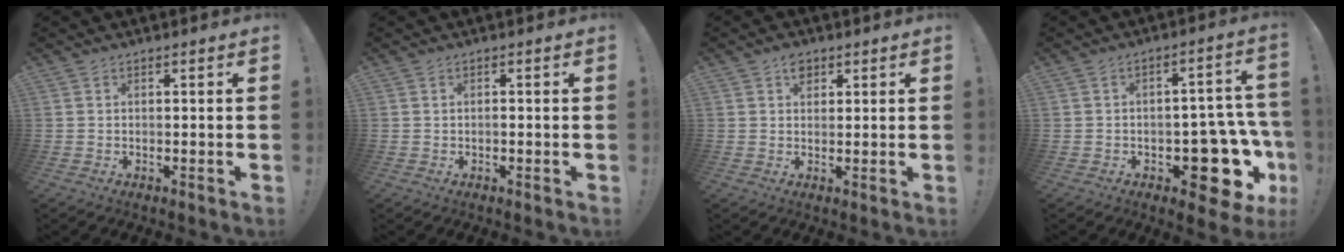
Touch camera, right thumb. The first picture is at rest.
{"total": 0.5, "force": [-0.3, 0.4, 0.1], "torque": [-0.008, 0.003, -0.005]}
{"total": 3.4, "force": [1.9, 2.4, 1.4], "torque": [-0.014, -0.006, 0.033]}
{"total": 15.5, "force": [-6.1, 8.4, 11.5], "torque": [-0.104, 0.043, -0.082]}